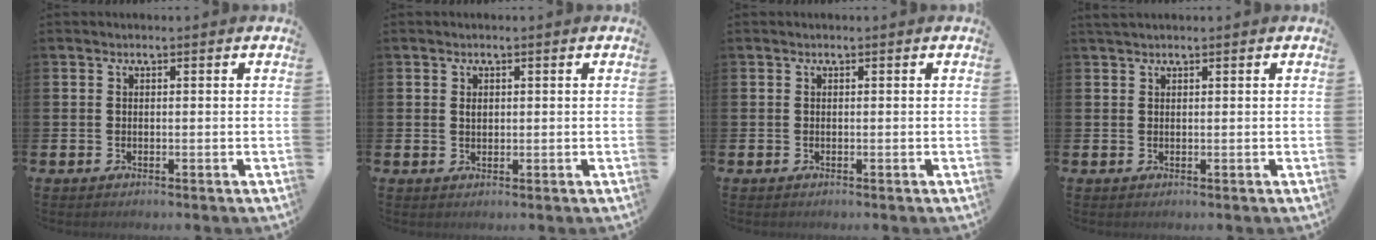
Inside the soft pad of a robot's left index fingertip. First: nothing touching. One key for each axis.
{"total": 1.0, "fx": 0.6, "fy": 0.6, "fz": 0.5, "tx": 0.002, "ty": -0.001, "tz": 0.008}
{"total": 0.0}
{"total": 1.0, "fx": 0.9, "fy": 0.1, "fz": 0.3, "tx": -0.002, "ty": 0.000, "tz": 0.016}